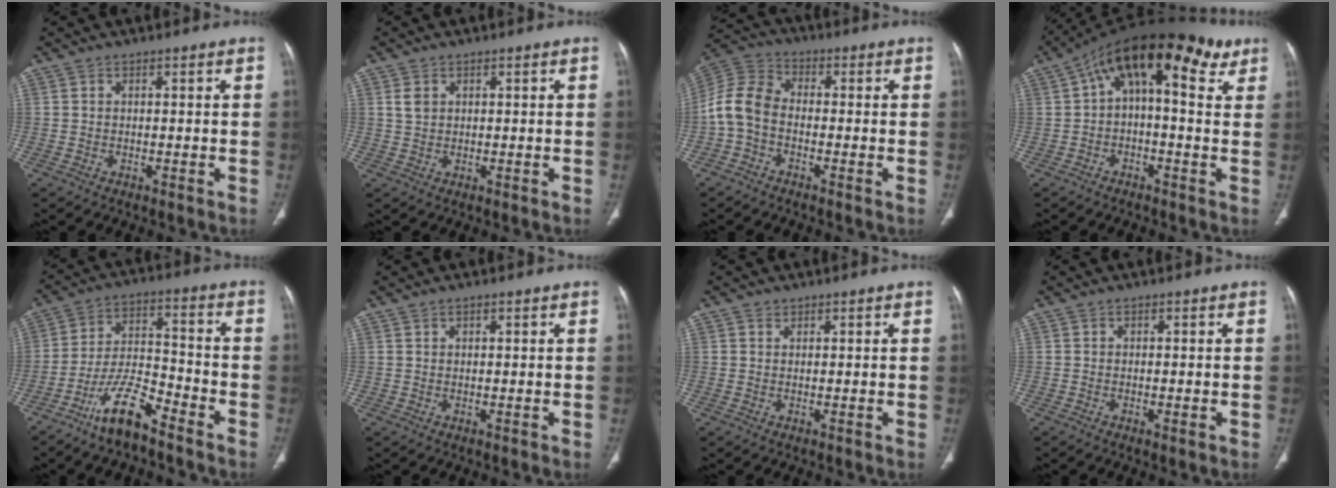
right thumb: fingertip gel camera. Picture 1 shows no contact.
{"total": 2.1, "force": [0.8, 1.5, 1.1], "torque": [-0.021, 0.000, 0.020]}
{"total": 7.9, "force": [-1.8, 5.4, 5.4], "torque": [-0.106, 0.027, -0.052]}
{"total": 16.6, "force": [6.2, 7.2, 13.6], "torque": [-0.177, 0.040, 0.082]}
{"total": 10.6, "force": [-7.8, 2.7, 6.7], "torque": [-0.127, 0.057, -0.148]}
{"total": 0.7, "force": [0.6, 0.2, 0.4], "torque": [-0.001, -0.001, 0.008]}
{"total": 0.8, "force": [0.5, 0.6, 0.1], "torque": [0.006, -0.002, 0.006]}
{"total": 0.8, "force": [-0.2, 0.1, 0.8], "torque": [-0.011, -0.003, -0.005]}